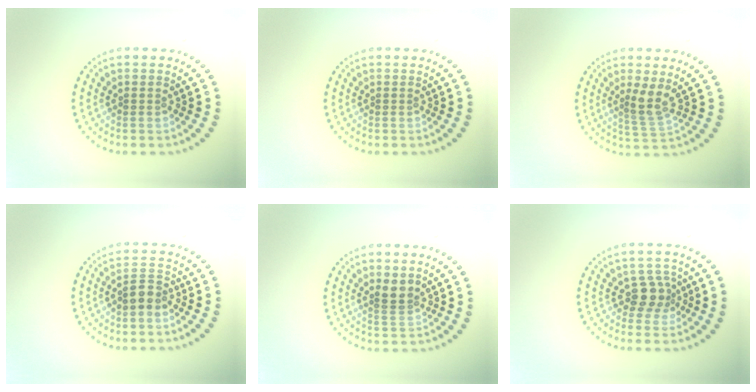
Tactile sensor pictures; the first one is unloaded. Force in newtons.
{"total": 0.0}
{"total": 2.5, "press": 1.9, "slide": 1.7}
{"total": 2.0, "press": 1.8, "slide": 0.9}
{"total": 1.9, "press": 1.5, "slide": 1.1}
{"total": 2.5, "press": 1.9, "slide": 1.6}